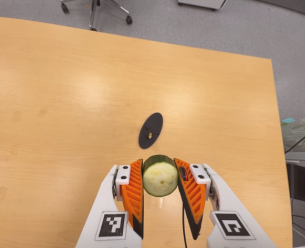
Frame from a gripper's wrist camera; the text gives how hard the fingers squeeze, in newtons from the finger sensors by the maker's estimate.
{"total": 12.1, "left": 11.0, "right": 13.2}